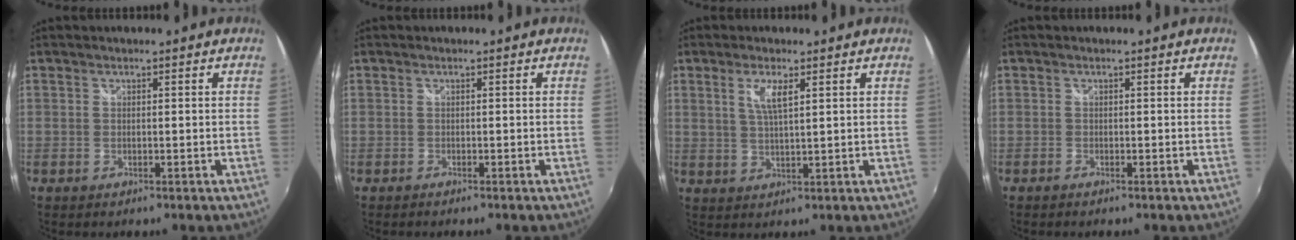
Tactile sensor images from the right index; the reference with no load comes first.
{"total": 0.6, "force": [-0.5, 0.1, 0.2], "torque": [-0.006, -0.003, -0.011]}
{"total": 4.4, "force": [1.9, 0.8, 3.9], "torque": [-0.076, -0.003, 0.037]}
{"total": 0.6, "force": [-0.5, 0.2, 0.1], "torque": [-0.004, -0.003, -0.013]}